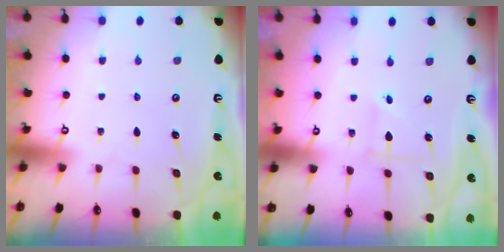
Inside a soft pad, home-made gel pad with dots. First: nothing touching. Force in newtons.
{"total": 1.0, "press": 1.0, "slide": 0.1}